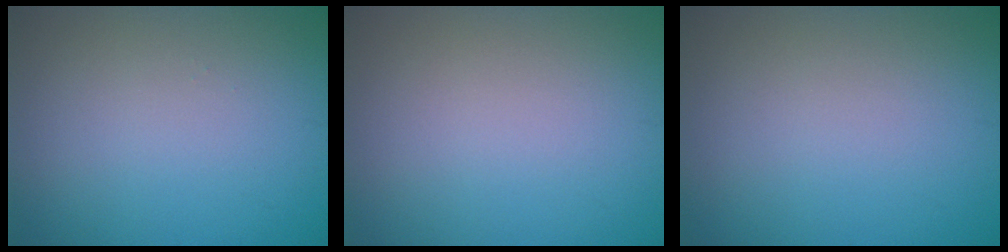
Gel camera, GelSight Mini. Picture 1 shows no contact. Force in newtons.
{"total": 0.0}
{"total": 0.0}